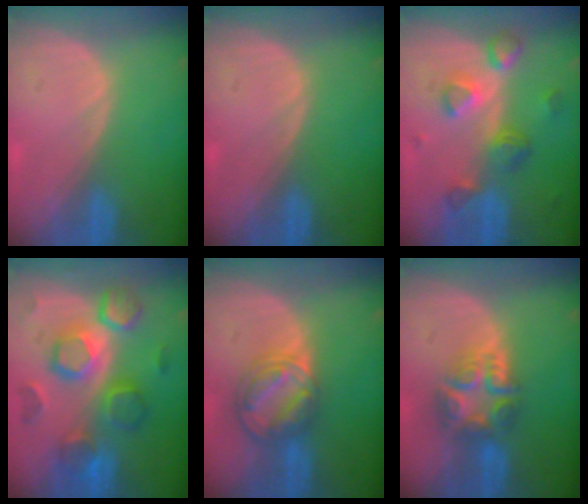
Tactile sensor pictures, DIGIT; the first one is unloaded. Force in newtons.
{"total": 0.0}
{"total": 7.7, "press": 6.7, "slide": 3.7}
{"total": 10.4, "press": 10.4, "slide": 0.8}
{"total": 8.1, "press": 7.0, "slide": 4.1}
{"total": 7.9, "press": 6.7, "slide": 4.2}